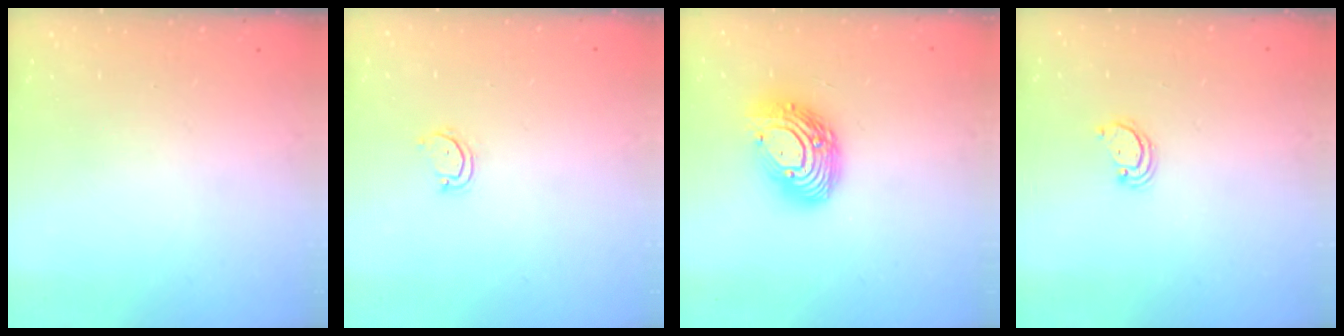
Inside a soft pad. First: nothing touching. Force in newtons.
{"total": 2.9, "press": 2.9, "slide": 0.3}
{"total": 15.3, "press": 15.3, "slide": 1.2}
{"total": 2.2, "press": 2.2, "slide": 0.2}